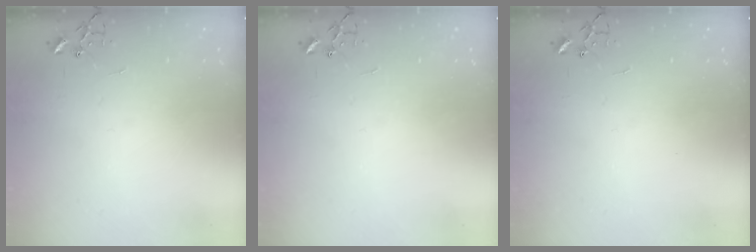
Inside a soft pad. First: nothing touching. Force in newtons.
{"total": 0.0}
{"total": 0.0}